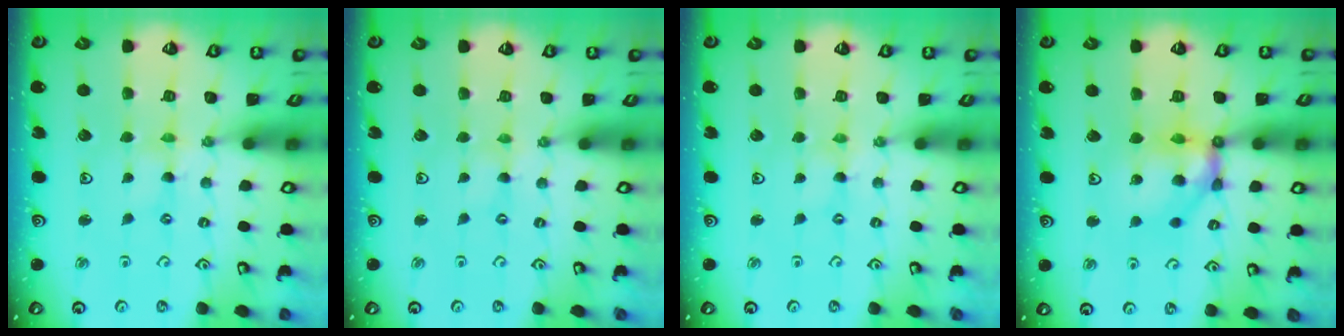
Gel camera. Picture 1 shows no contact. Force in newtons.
{"total": 0.0}
{"total": 0.0}
{"total": 12.7, "press": 12.6, "slide": 1.4}